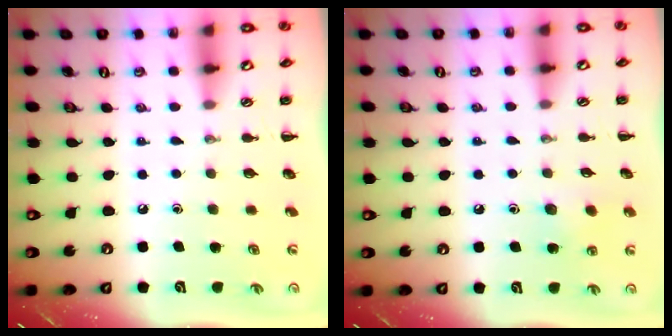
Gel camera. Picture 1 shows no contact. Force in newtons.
{"total": 7.3, "press": 7.1, "slide": 1.8}